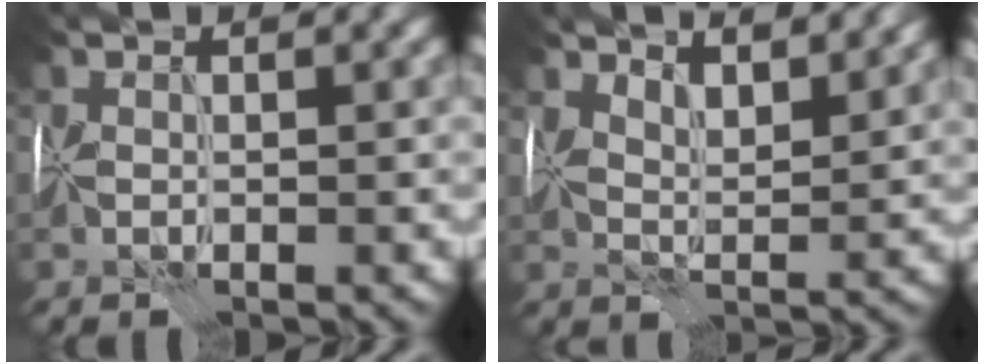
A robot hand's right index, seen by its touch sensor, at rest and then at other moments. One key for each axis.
{"total": 5.1, "fx": 4.0, "fy": 1.6, "fz": 2.8, "tx": -0.036, "ty": 0.002, "tz": 0.049}